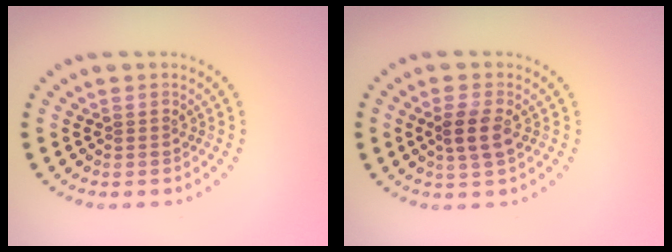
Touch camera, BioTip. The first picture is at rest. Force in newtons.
{"total": 2.6, "press": 2.5, "slide": 0.9}